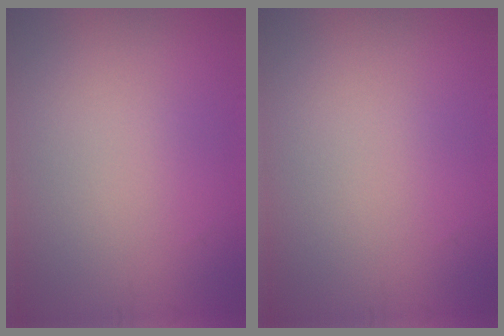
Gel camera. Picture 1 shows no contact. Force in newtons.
{"total": 0.0}